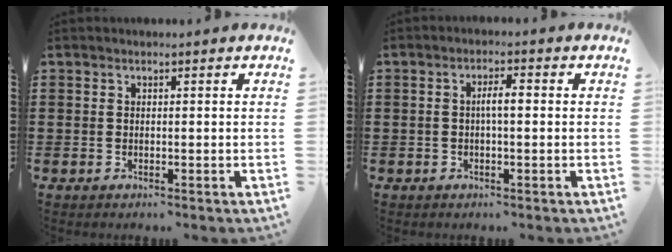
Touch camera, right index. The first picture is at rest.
{"total": 2.6, "force": [-0.1, 0.7, 2.5], "torque": [-0.047, 0.003, -0.004]}